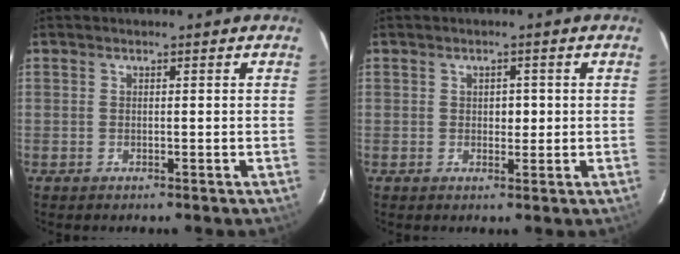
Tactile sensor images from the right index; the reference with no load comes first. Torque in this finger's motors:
{"motor_torque": [0.21, -0.04, 0.21, 0.03]}